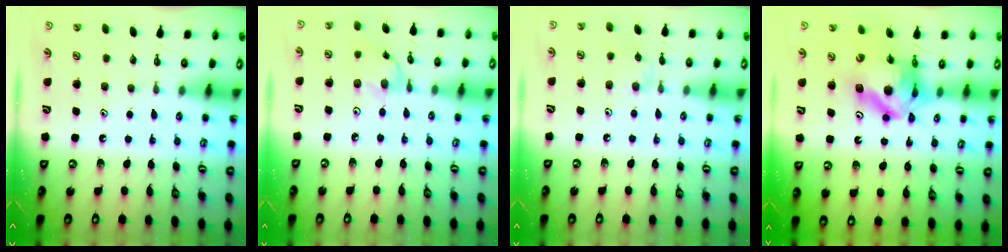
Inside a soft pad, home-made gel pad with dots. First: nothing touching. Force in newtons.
{"total": 4.2, "press": 4.2, "slide": 0.2}
{"total": 4.1, "press": 4.0, "slide": 0.6}
{"total": 14.5, "press": 14.4, "slide": 1.6}